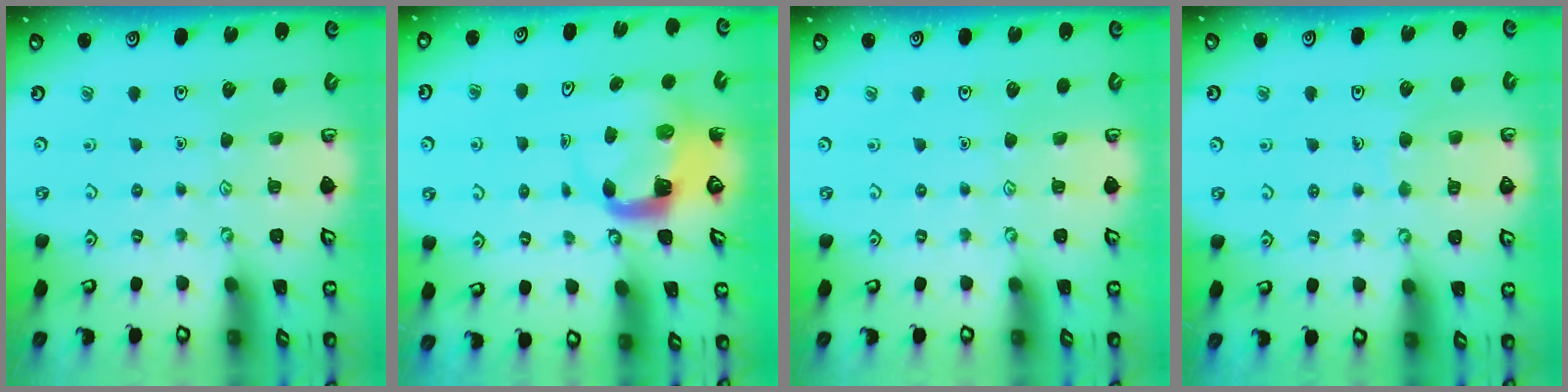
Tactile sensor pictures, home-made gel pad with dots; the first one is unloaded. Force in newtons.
{"total": 4.1, "press": 4.1, "slide": 0.5}
{"total": 0.0}
{"total": 3.9, "press": 3.9, "slide": 0.2}